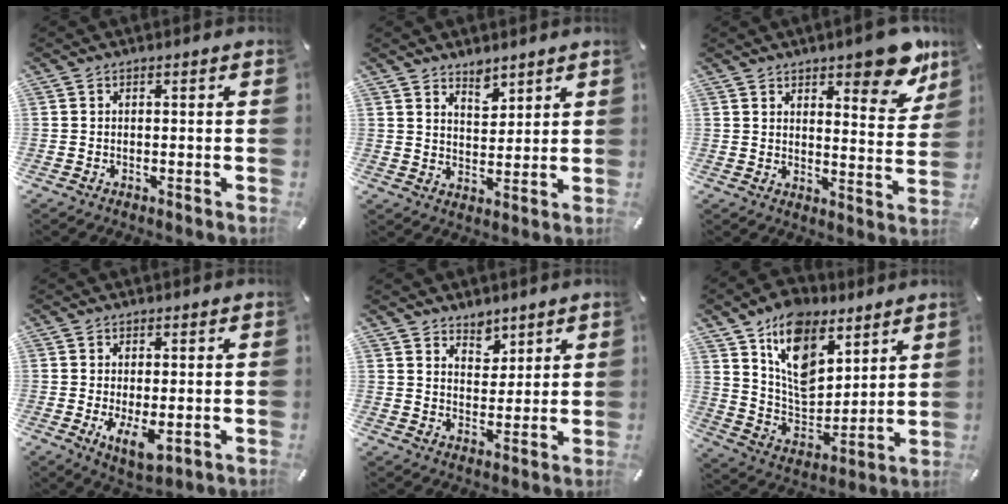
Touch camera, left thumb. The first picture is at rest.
{"total": 4.8, "force": [4.1, 2.5, 0.6], "torque": [0.001, -0.027, 0.074]}
{"total": 11.6, "force": [8.9, 4.5, 5.8], "torque": [-0.053, -0.069, 0.152]}
{"total": 6.4, "force": [-0.8, 2.8, 5.6], "torque": [-0.102, -0.018, -0.013]}
{"total": 5.3, "force": [4.1, 3.3, -0.4], "torque": [0.012, -0.031, 0.076]}
{"total": 14.4, "force": [8.7, 9.5, 6.5], "torque": [-0.114, -0.056, 0.167]}